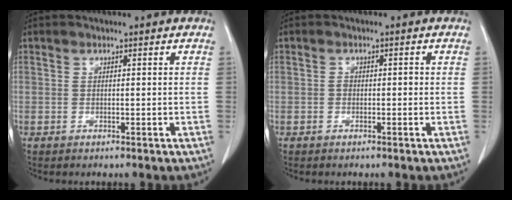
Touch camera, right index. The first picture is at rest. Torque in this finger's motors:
{"motor_torque": [0.09, -0.06, 0.00, 0.01]}